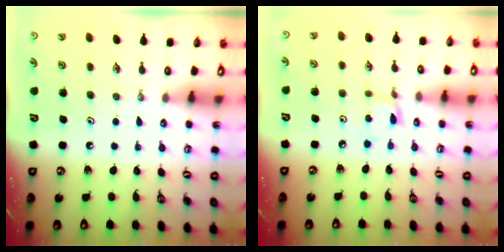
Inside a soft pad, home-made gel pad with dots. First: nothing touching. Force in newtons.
{"total": 2.9, "press": 2.9, "slide": 0.3}